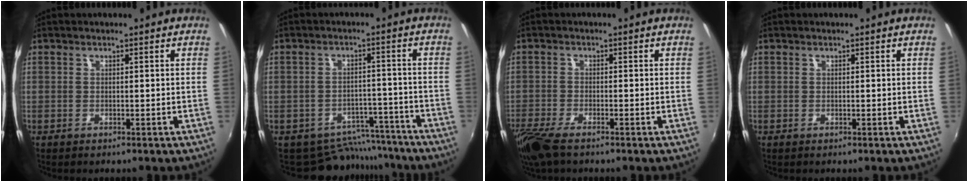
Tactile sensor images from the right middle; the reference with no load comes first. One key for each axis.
{"total": 9.4, "fx": -8.4, "fy": 4.1, "fz": 0.7, "tx": -0.015, "ty": 0.029, "tz": -0.102}
{"total": 8.3, "fx": -6.2, "fy": 2.1, "fz": 5.1, "tx": -0.132, "ty": -0.037, "tz": -0.121}
{"total": 0.0}